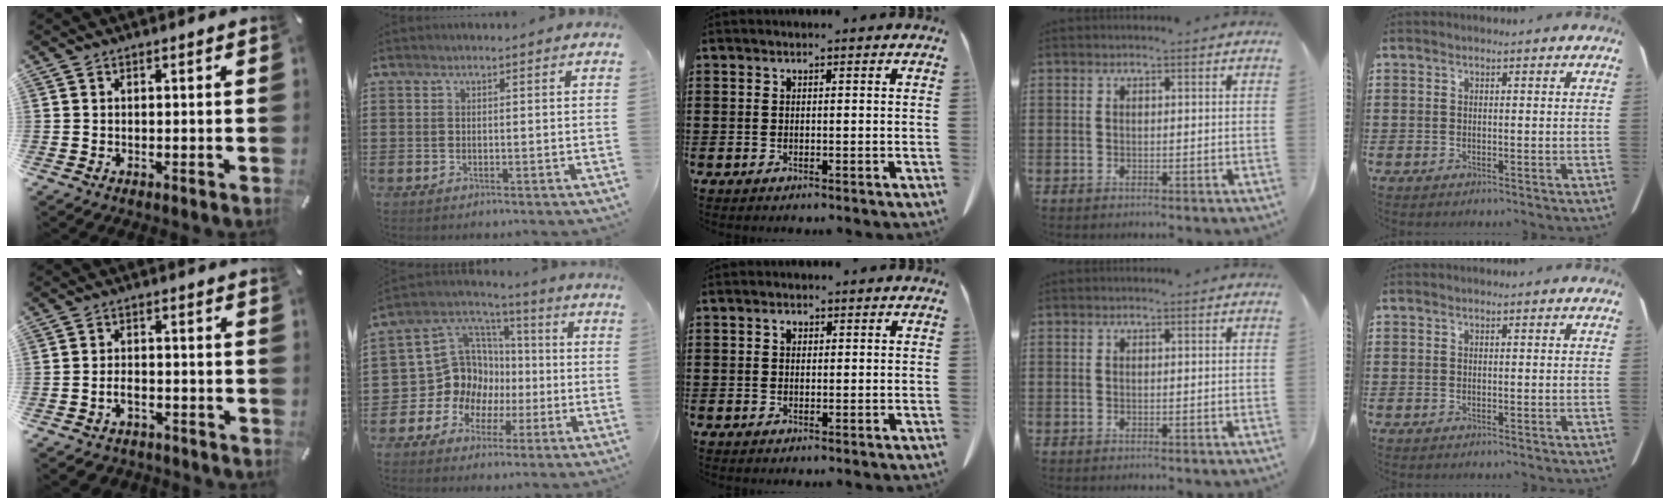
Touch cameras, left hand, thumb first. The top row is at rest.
{"thumb": {"total": 3.7, "force": [-1.9, 2.5, 1.9], "torque": [-0.042, 0.010, -0.038]}, "index": {"total": 12.7, "force": [-0.9, 11.8, 4.5], "torque": [-0.136, -0.007, -0.007]}, "middle": {"total": 1.1, "force": [0.4, 0.8, 0.7], "torque": [-0.008, 0.003, 0.006]}}